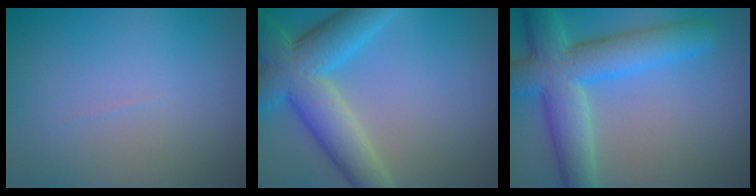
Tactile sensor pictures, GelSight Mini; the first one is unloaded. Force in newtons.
{"total": 8.6, "press": 8.5, "slide": 0.5}
{"total": 8.1, "press": 8.1, "slide": 0.4}